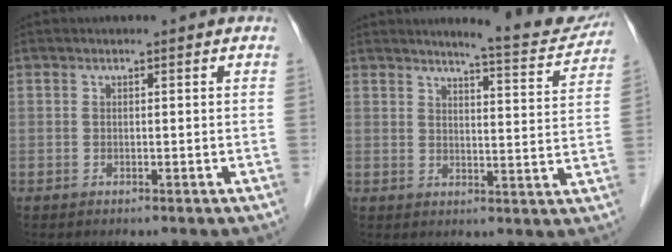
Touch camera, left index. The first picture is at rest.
{"total": 9.1, "force": [8.7, 0.6, 2.7], "torque": [-0.036, -0.021, 0.101]}